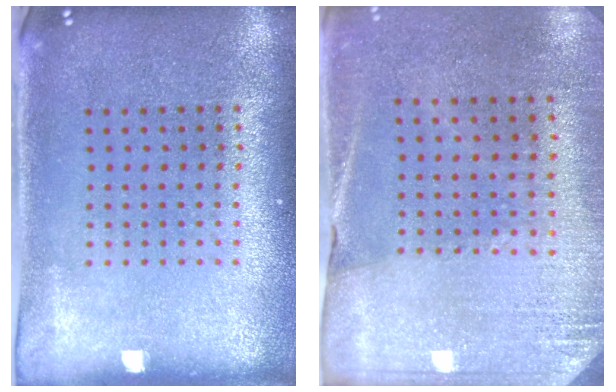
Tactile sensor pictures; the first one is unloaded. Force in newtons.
{"total": 2.7, "press": 2.6, "slide": 0.9}